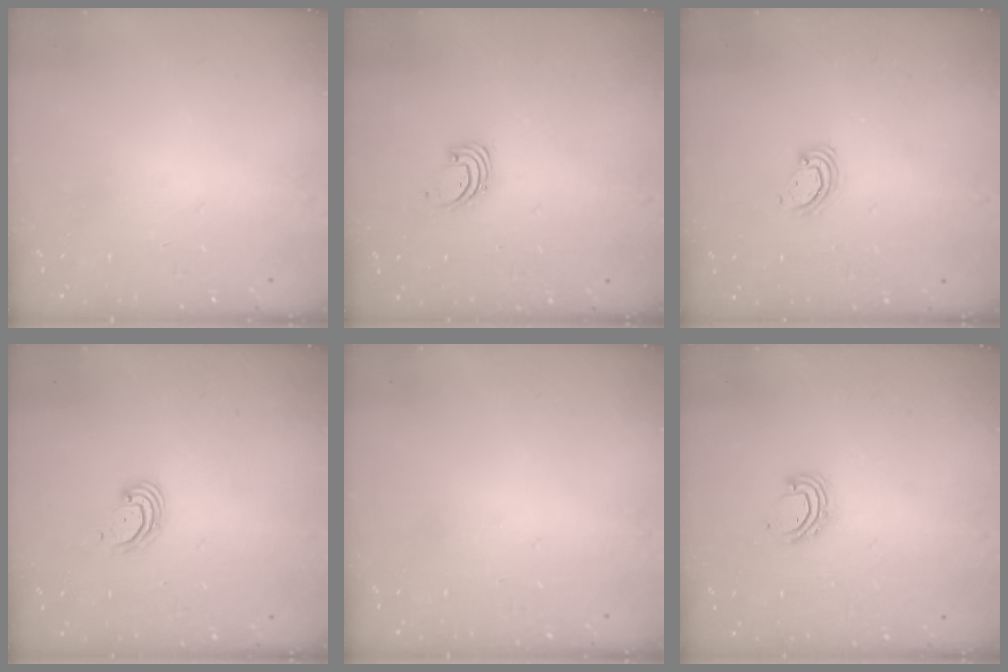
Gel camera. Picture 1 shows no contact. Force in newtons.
{"total": 1.4, "press": 1.4, "slide": 0.1}
{"total": 2.6, "press": 2.6, "slide": 0.3}
{"total": 2.8, "press": 2.8, "slide": 0.2}
{"total": 0.0}
{"total": 5.6, "press": 5.6, "slide": 0.4}